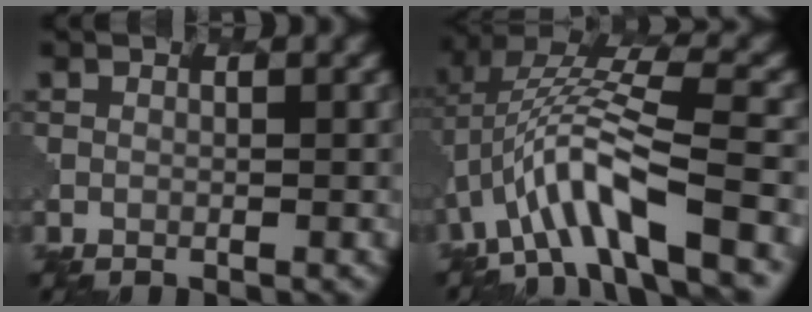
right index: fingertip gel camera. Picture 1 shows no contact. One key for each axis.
{"total": 8.6, "fx": -2.8, "fy": 2.6, "fz": 7.7, "tx": -0.147, "ty": 0.018, "tz": -0.052}